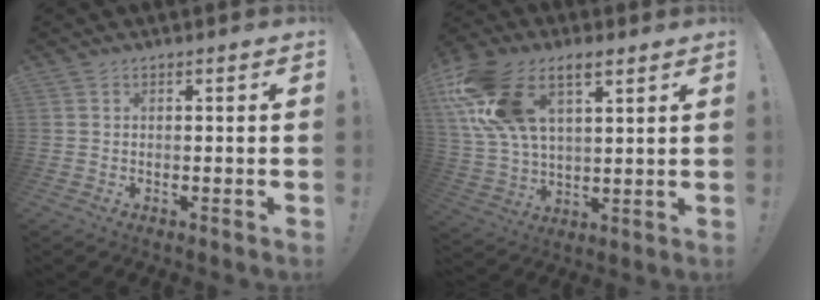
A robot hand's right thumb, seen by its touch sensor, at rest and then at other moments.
{"total": 17.3, "force": [8.6, 9.9, 11.3], "torque": [-0.229, -0.031, 0.161]}